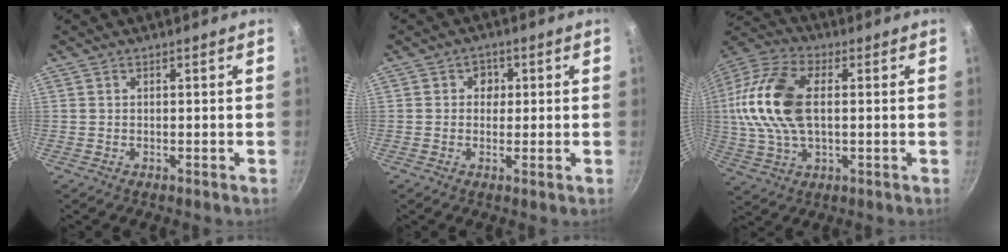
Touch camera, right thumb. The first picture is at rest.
{"total": 2.8, "force": [0.5, 2.6, 1.0], "torque": [0.006, 0.000, 0.002]}
{"total": 17.4, "force": [1.8, 9.9, 14.2], "torque": [-0.276, 0.019, 0.021]}